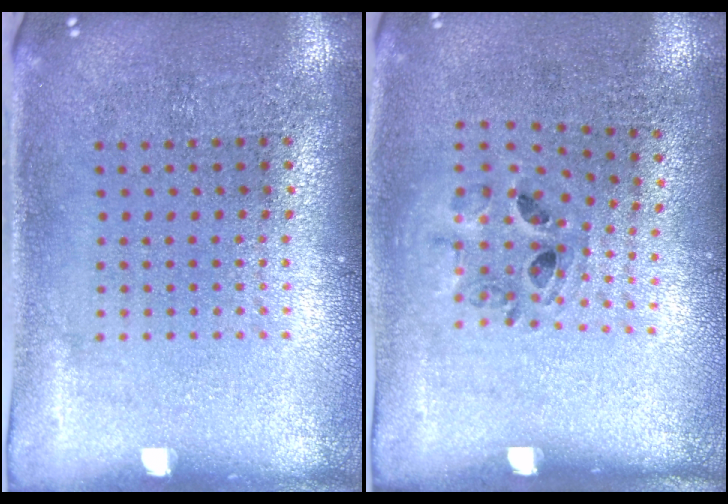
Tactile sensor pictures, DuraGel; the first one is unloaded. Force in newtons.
{"total": 0.9, "press": 0.7, "slide": 0.4}